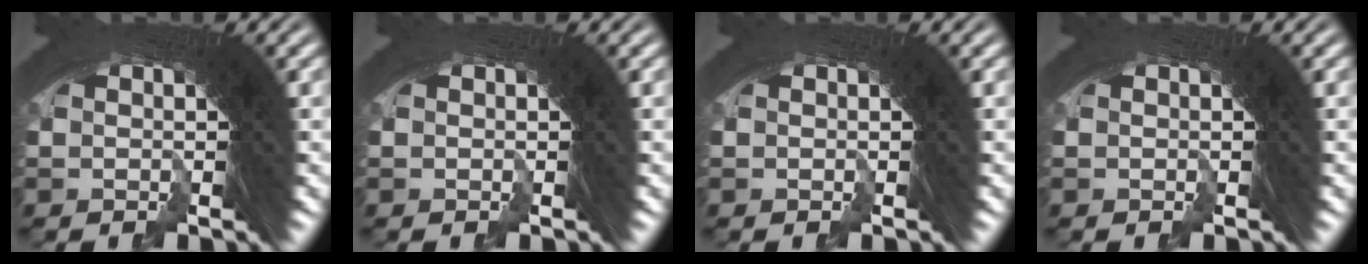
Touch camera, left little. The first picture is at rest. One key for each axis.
{"total": 0.0}
{"total": 0.0}
{"total": 0.0}